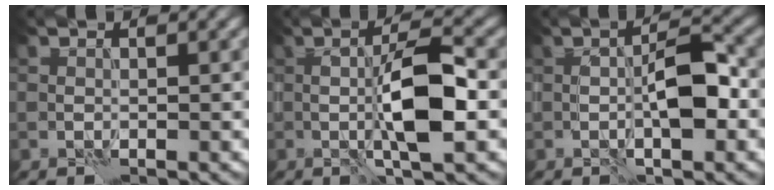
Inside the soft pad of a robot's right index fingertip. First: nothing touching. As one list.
[{"total": 5.5, "force": [0.3, 0.9, 5.4], "torque": [-0.114, -0.003, -0.001]}, {"total": 3.6, "force": [-0.1, 0.8, 3.5], "torque": [-0.081, 0.000, -0.009]}]